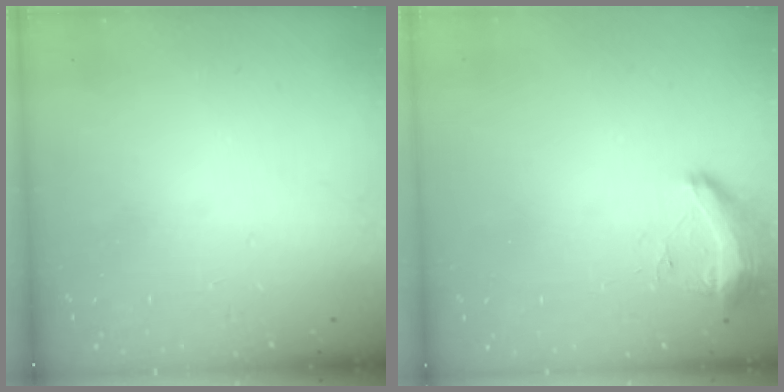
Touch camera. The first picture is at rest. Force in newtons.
{"total": 14.6, "press": 10.5, "slide": 10.2}